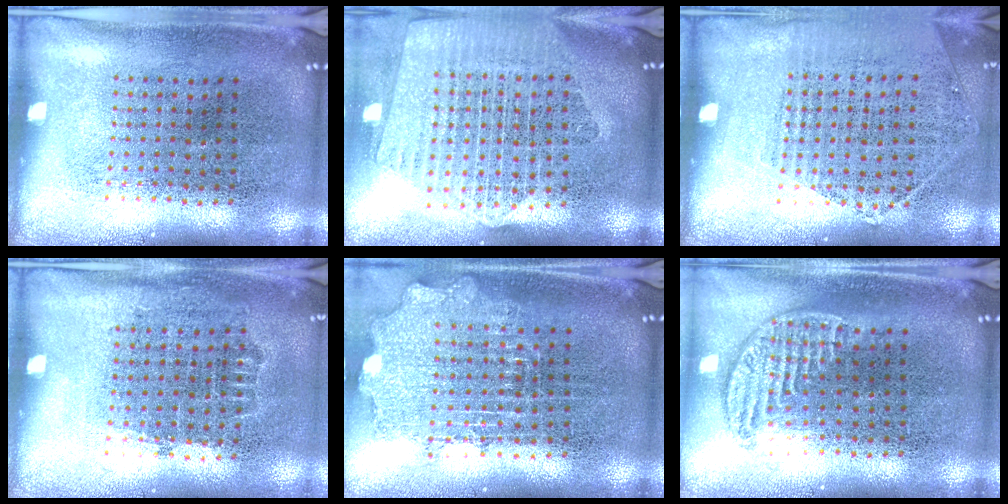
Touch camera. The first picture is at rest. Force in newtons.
{"total": 2.3, "press": 2.0, "slide": 1.2}
{"total": 1.1, "press": 1.0, "slide": 0.6}
{"total": 0.7, "press": 0.6, "slide": 0.3}
{"total": 1.9, "press": 1.5, "slide": 1.1}
{"total": 1.2, "press": 1.0, "slide": 0.6}